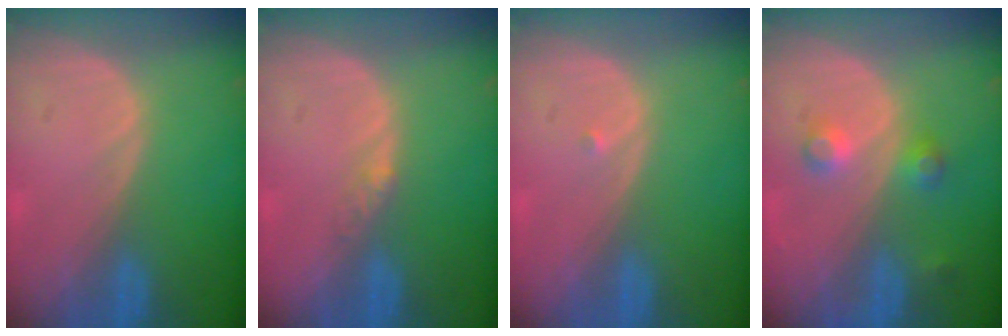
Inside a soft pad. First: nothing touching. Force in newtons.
{"total": 1.6, "press": 1.3, "slide": 0.9}
{"total": 0.5, "press": 0.4, "slide": 0.3}
{"total": 3.6, "press": 3.5, "slide": 1.0}